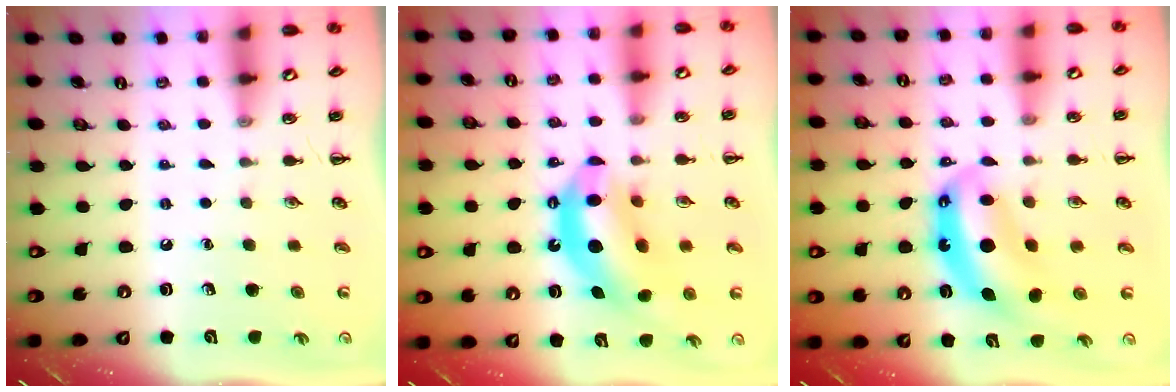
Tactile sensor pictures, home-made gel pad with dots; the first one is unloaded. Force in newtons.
{"total": 13.2, "press": 12.8, "slide": 3.5}
{"total": 8.6, "press": 8.4, "slide": 1.9}